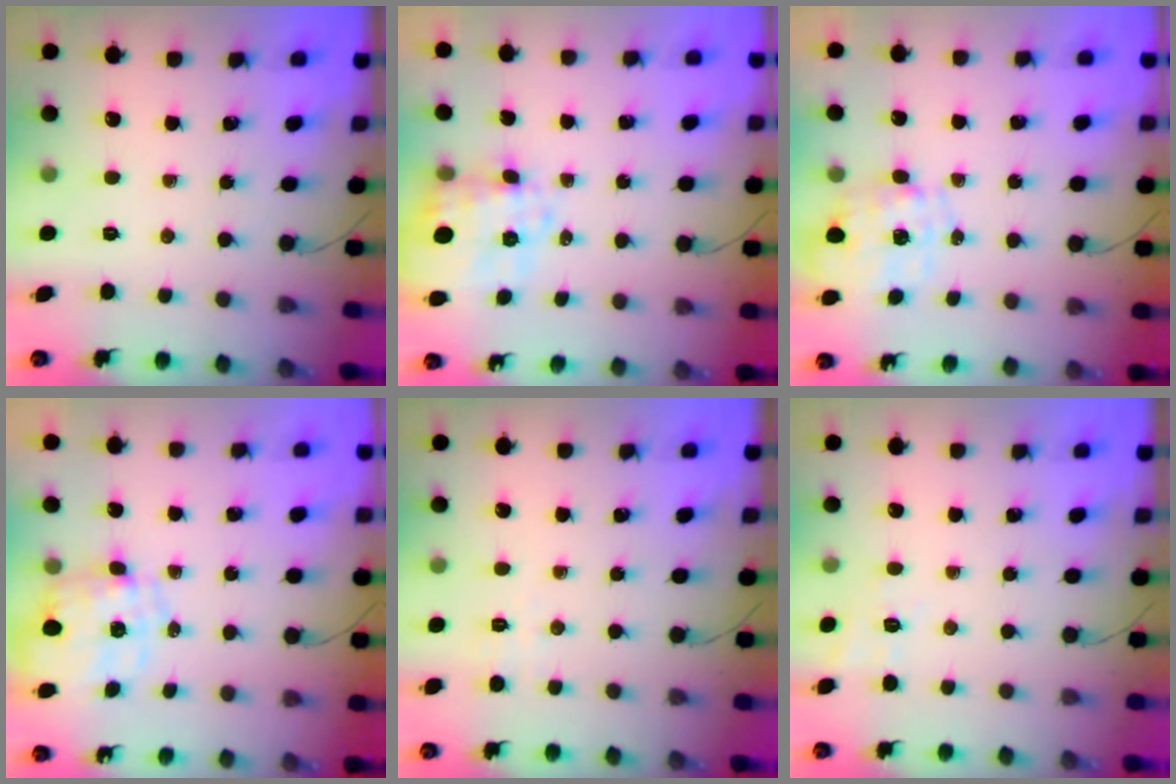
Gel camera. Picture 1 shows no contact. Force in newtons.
{"total": 5.0, "press": 4.6, "slide": 2.1}
{"total": 1.3, "press": 1.2, "slide": 0.5}
{"total": 2.9, "press": 2.7, "slide": 1.1}
{"total": 1.4, "press": 0.5, "slide": 1.3}
{"total": 2.9, "press": 1.7, "slide": 2.3}